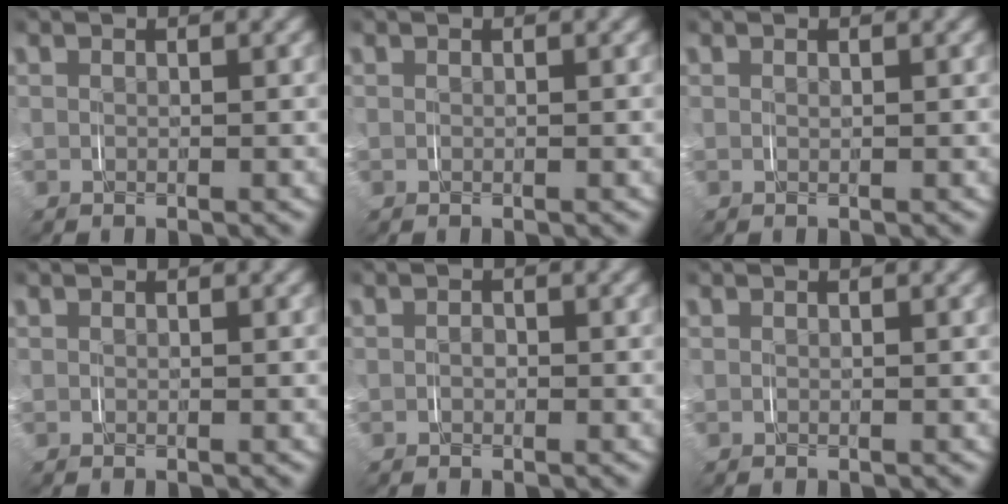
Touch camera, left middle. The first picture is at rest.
{"total": 0.0}
{"total": 0.0}
{"total": 0.0}
{"total": 0.9, "force": [-0.4, 0.8, 0.3], "torque": [-0.015, -0.005, -0.007]}
{"total": 0.0}